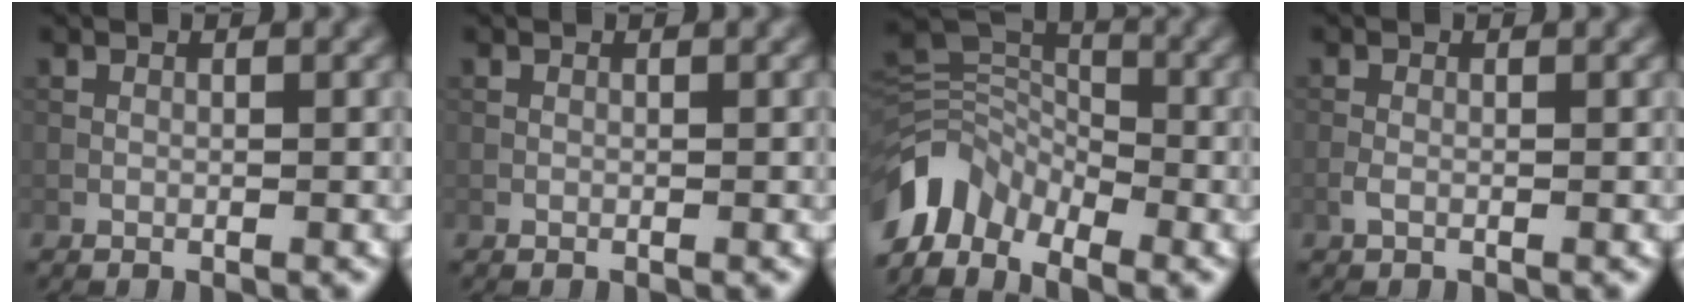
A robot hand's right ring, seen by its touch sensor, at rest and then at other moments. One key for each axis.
{"total": 0.0}
{"total": 7.0, "fx": -4.9, "fy": 4.0, "fz": 3.2, "tx": -0.062, "ty": -0.004, "tz": -0.106}
{"total": 0.9, "fx": -0.4, "fy": 0.4, "fz": 0.7, "tx": -0.019, "ty": 0.000, "tz": -0.010}